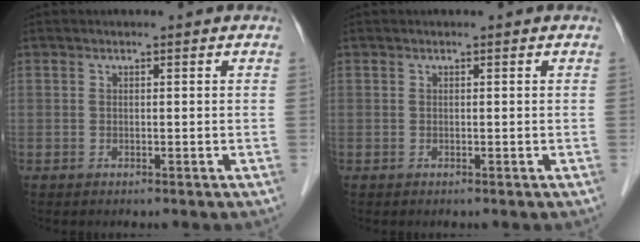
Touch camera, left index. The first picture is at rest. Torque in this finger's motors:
{"motor_torque": [-0.02, 0.02, 0.00, 0.00]}